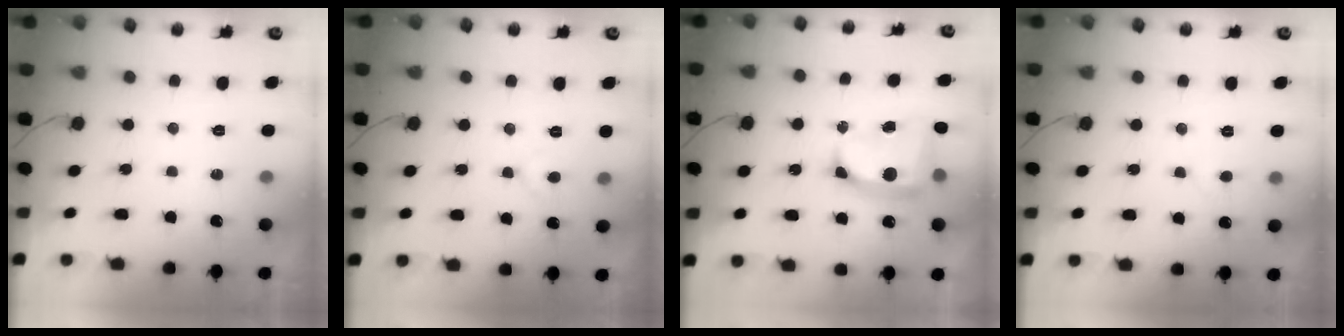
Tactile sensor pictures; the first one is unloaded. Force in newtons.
{"total": 3.7, "press": 3.7, "slide": 0.1}
{"total": 13.1, "press": 13.0, "slide": 1.7}
{"total": 3.3, "press": 3.3, "slide": 0.3}